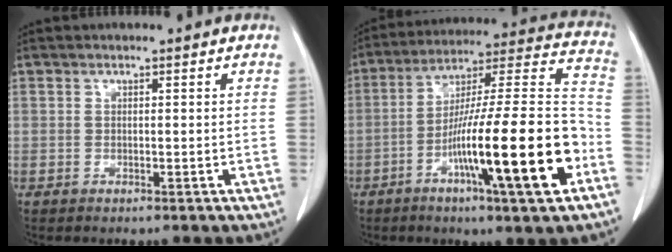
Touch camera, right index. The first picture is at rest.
{"total": 22.5, "force": [-8.4, 0.9, 20.9], "torque": [-0.311, -0.007, -0.138]}